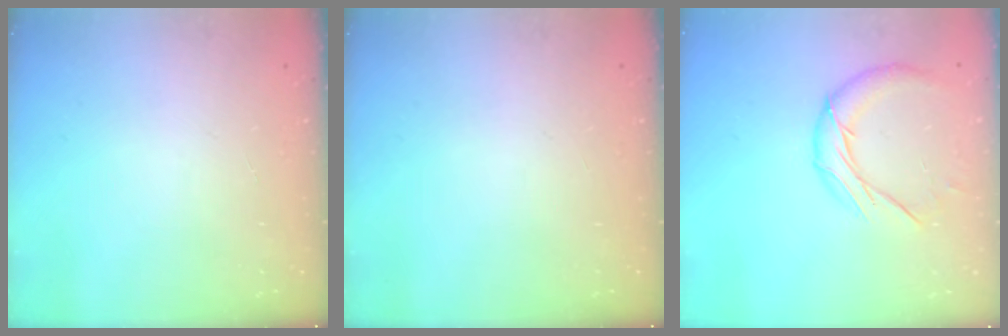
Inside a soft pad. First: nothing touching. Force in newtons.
{"total": 0.0}
{"total": 10.2, "press": 10.2, "slide": 0.5}